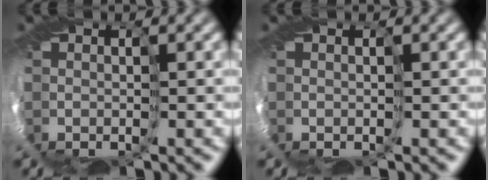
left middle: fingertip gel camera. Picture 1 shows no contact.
{"total": 0.0}